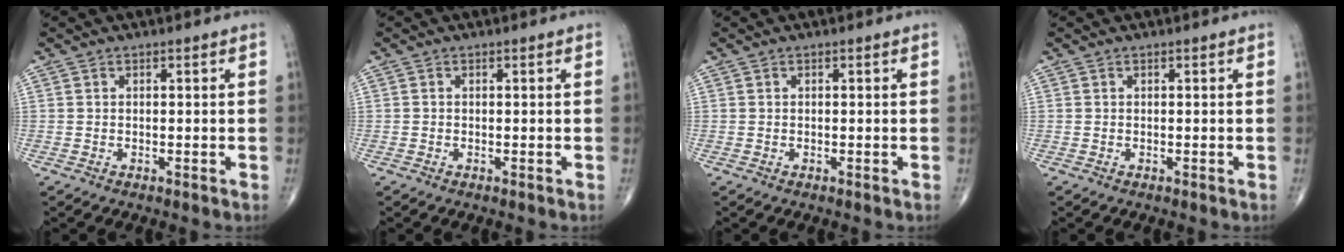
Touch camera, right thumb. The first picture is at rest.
{"total": 0.0}
{"total": 0.0}
{"total": 0.0}